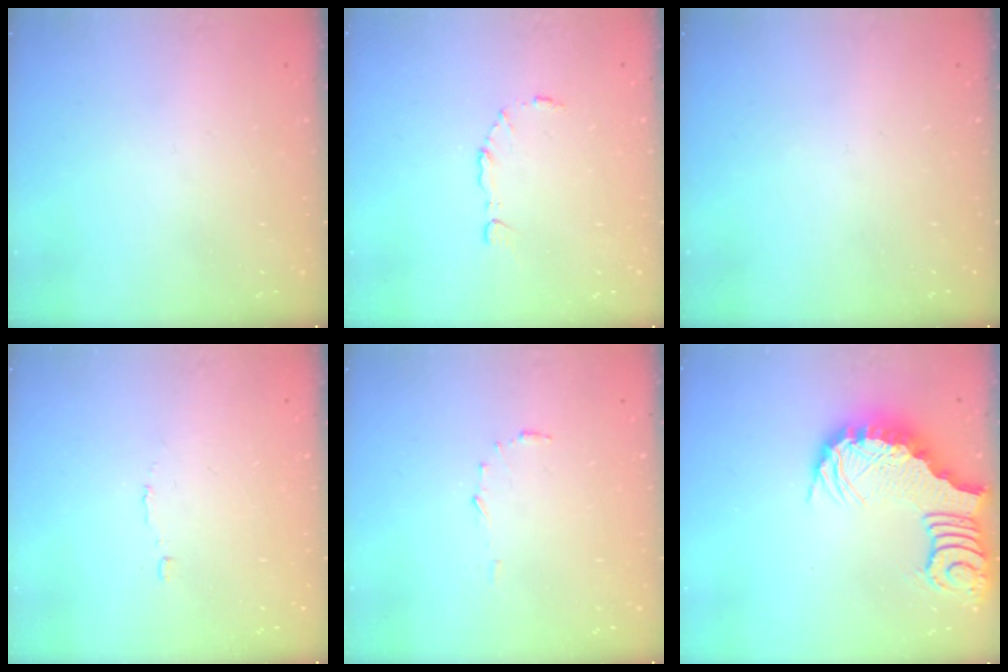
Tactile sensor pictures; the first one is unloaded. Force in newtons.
{"total": 5.2, "press": 5.2, "slide": 0.8}
{"total": 0.0}
{"total": 1.9, "press": 1.9, "slide": 0.1}
{"total": 4.5, "press": 4.5, "slide": 0.4}
{"total": 3.7, "press": 3.6, "slide": 0.7}